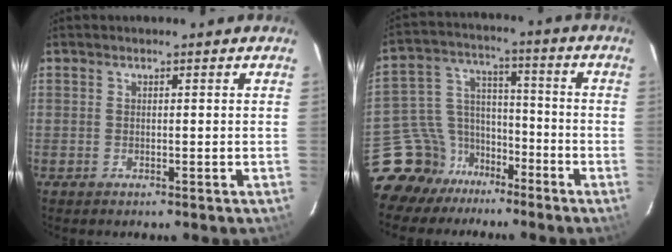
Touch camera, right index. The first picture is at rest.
{"total": 12.2, "force": [-9.3, 7.8, 0.9], "torque": [-0.039, 0.061, -0.164]}